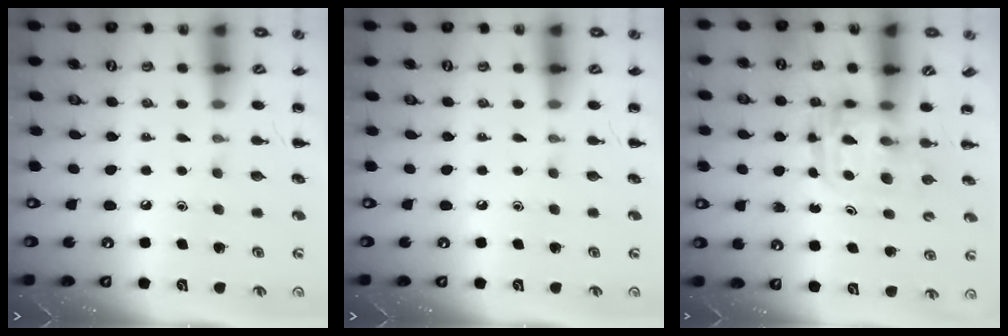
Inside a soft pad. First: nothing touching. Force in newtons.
{"total": 0.0}
{"total": 3.0, "press": 3.0, "slide": 0.3}